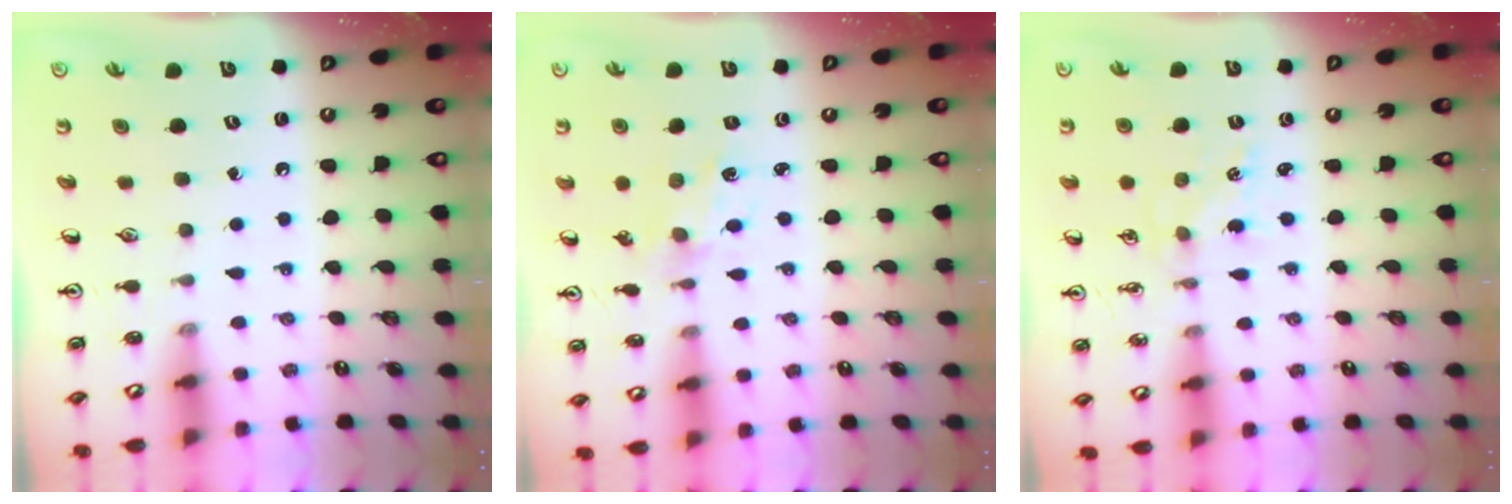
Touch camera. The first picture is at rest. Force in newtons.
{"total": 0.8, "press": 0.8, "slide": 0.2}
{"total": 1.0, "press": 1.0, "slide": 0.2}